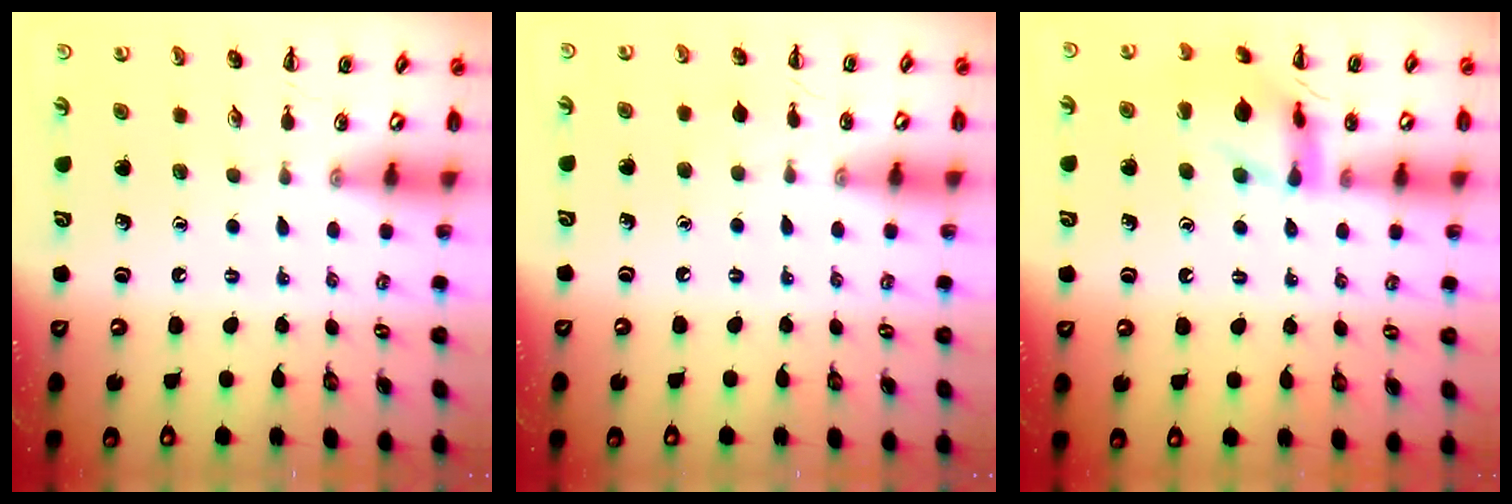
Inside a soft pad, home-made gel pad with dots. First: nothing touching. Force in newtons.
{"total": 3.4, "press": 3.2, "slide": 1.1}
{"total": 12.8, "press": 12.8, "slide": 0.6}